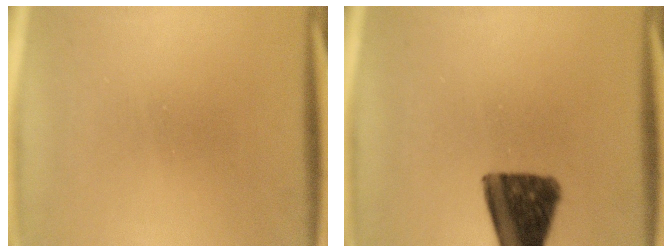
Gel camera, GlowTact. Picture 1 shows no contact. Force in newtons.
{"total": 14.4}